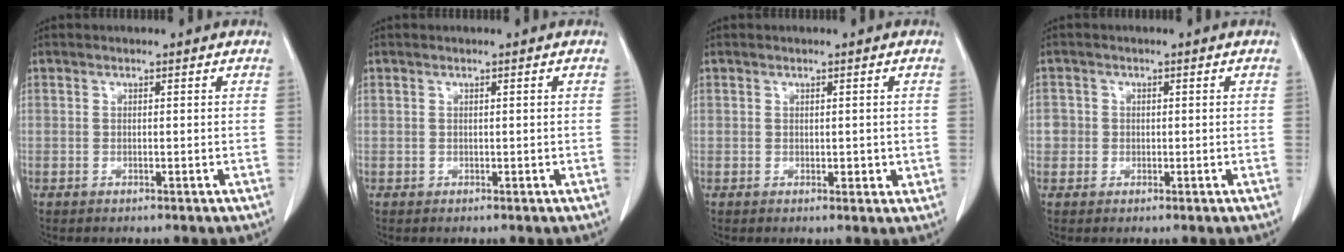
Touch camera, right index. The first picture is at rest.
{"total": 0.0}
{"total": 1.6, "force": [0.1, 1.2, 1.1], "torque": [-0.010, 0.000, 0.005]}
{"total": 2.1, "force": [-0.1, 2.1, 0.1], "torque": [0.010, 0.008, -0.005]}